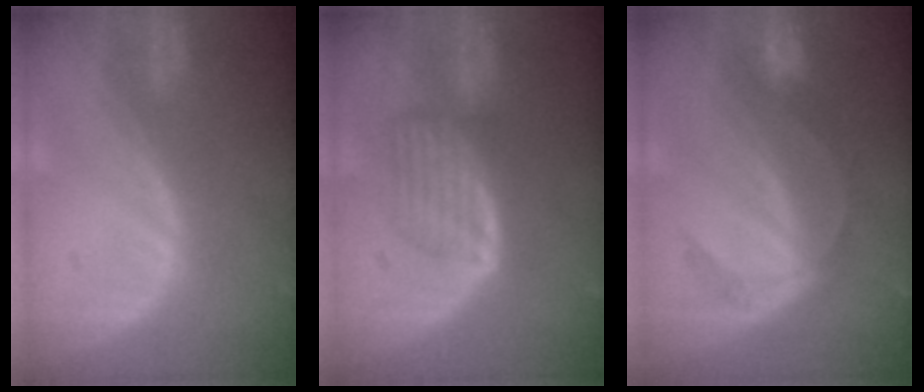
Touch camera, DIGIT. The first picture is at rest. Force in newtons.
{"total": 5.9, "press": 5.5, "slide": 2.2}
{"total": 4.7, "press": 4.7, "slide": 0.7}